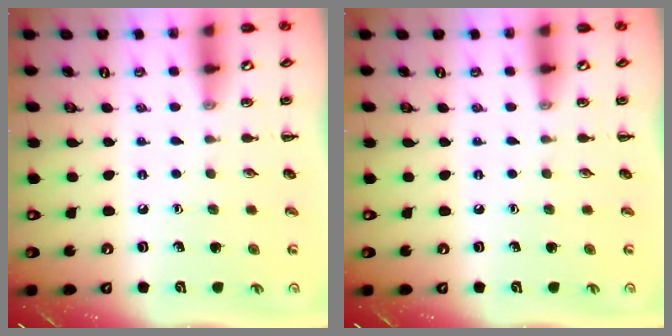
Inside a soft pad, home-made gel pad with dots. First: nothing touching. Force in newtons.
{"total": 0.0}